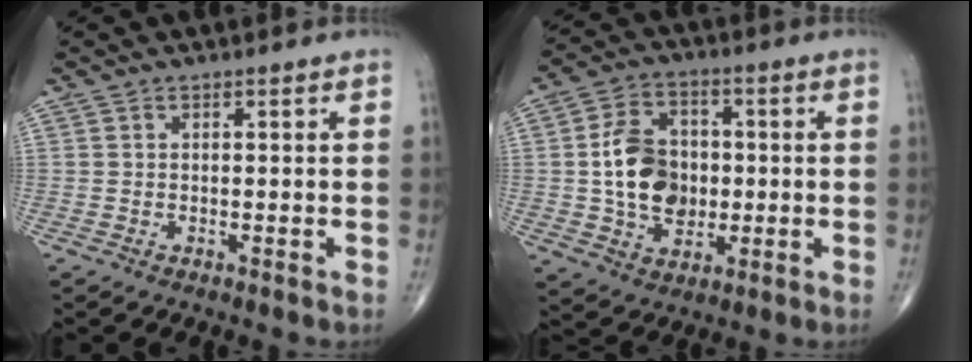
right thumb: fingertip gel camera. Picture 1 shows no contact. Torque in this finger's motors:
{"motor_torque": [0.47, 0.30, 1.34, 0.30, 0.44]}